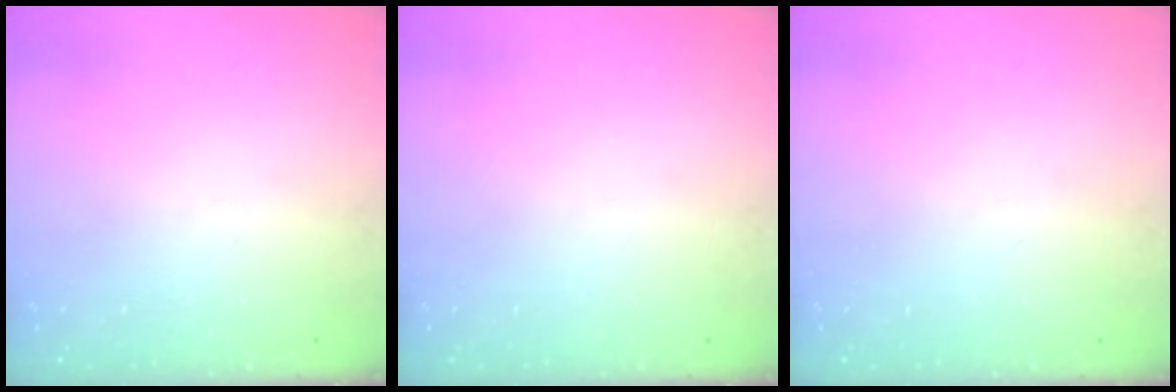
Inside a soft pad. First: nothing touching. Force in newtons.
{"total": 0.0}
{"total": 0.0}